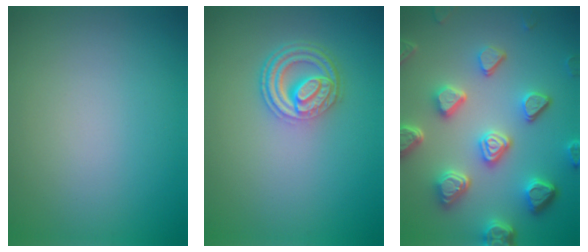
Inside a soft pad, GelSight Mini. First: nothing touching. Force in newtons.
{"total": 4.5, "press": 3.3, "slide": 3.0}
{"total": 6.9, "press": 5.4, "slide": 4.2}